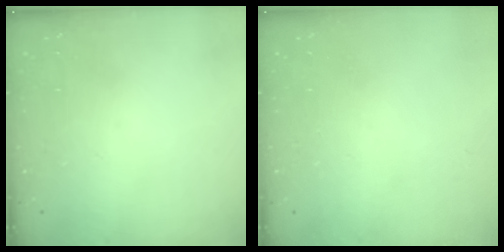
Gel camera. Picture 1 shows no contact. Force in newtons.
{"total": 0.0}